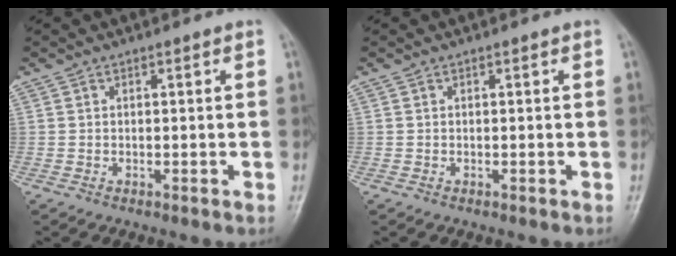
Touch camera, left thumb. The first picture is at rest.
{"total": 0.0}